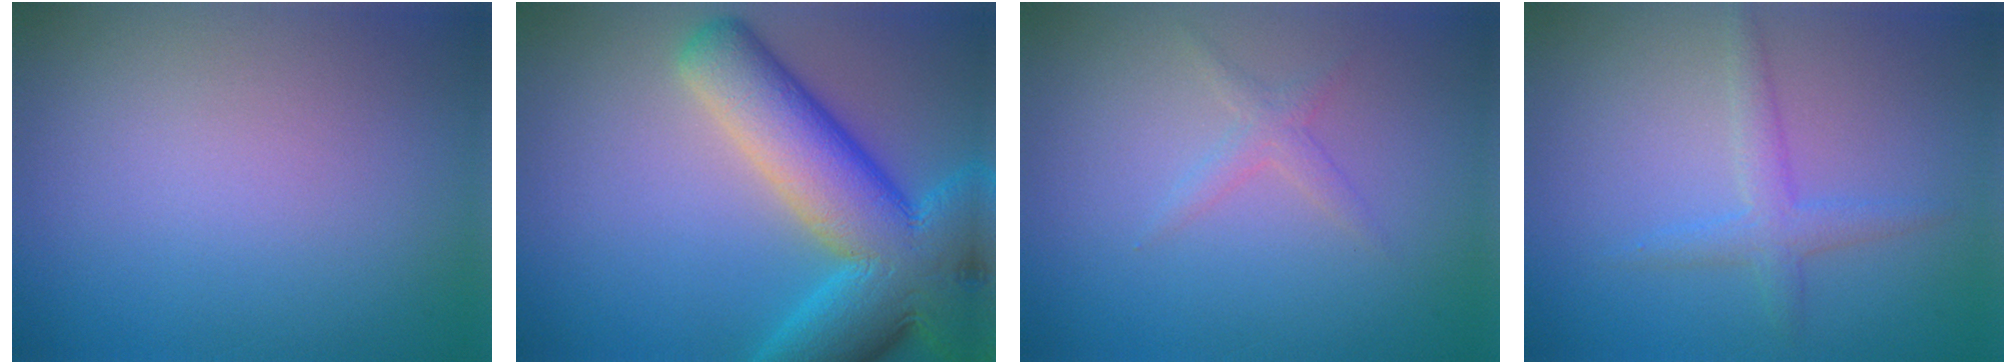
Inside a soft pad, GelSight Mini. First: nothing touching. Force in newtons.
{"total": 12.5, "press": 12.5, "slide": 0.5}
{"total": 1.3, "press": 1.3, "slide": 0.1}
{"total": 2.2, "press": 2.2, "slide": 0.1}